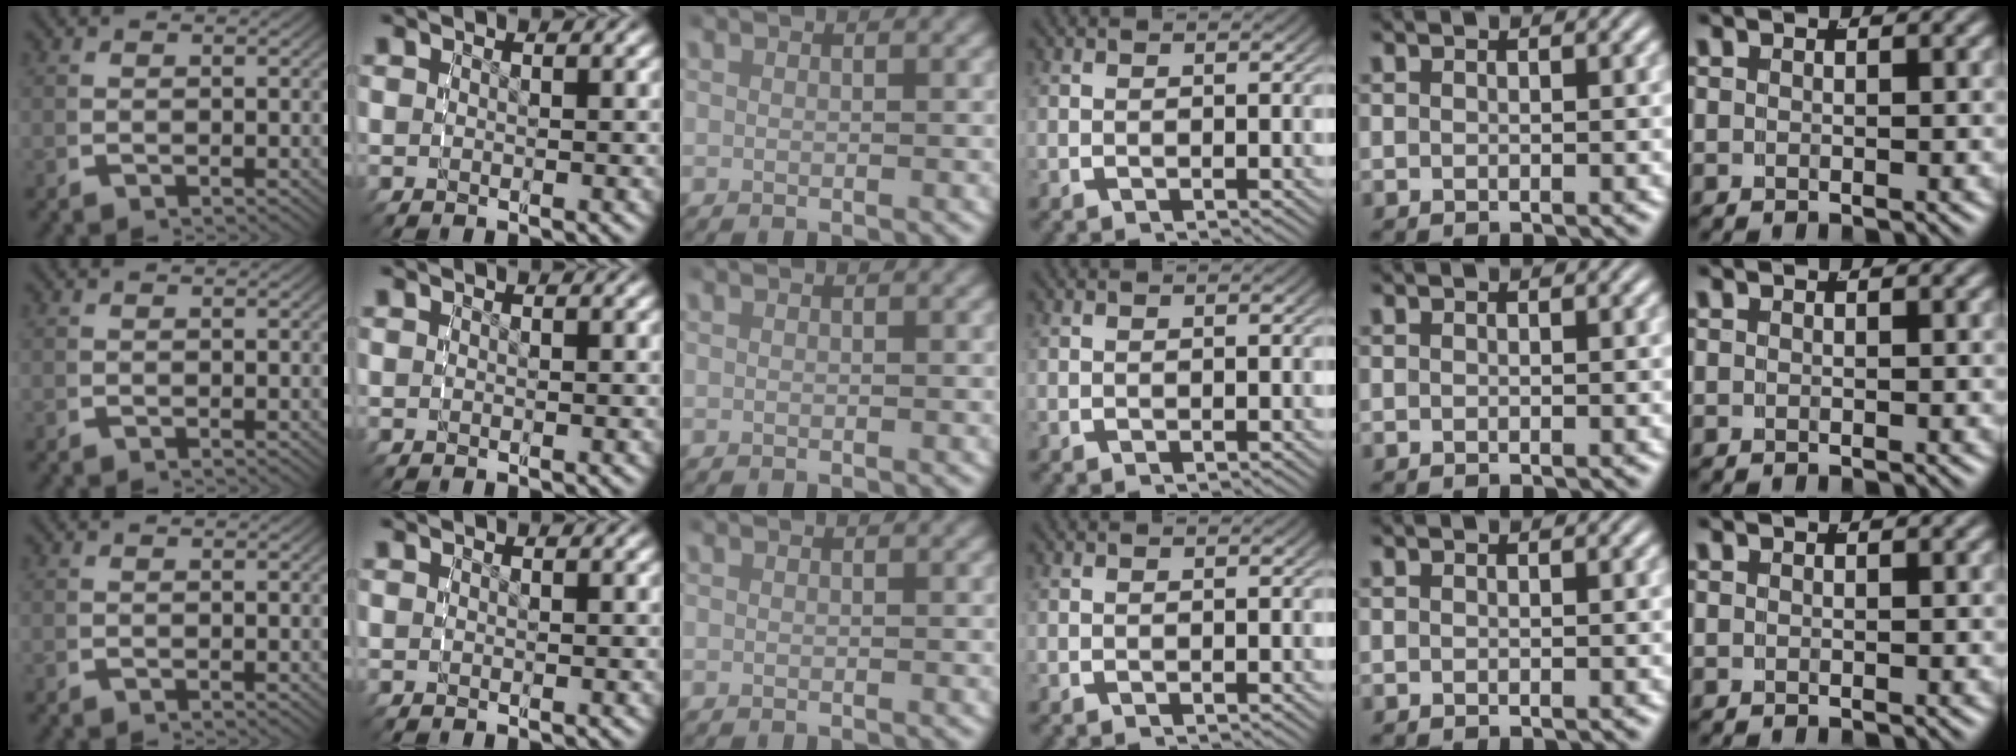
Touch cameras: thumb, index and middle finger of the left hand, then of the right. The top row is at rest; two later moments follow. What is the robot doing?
{"motion": "reach", "object": "jacket"}